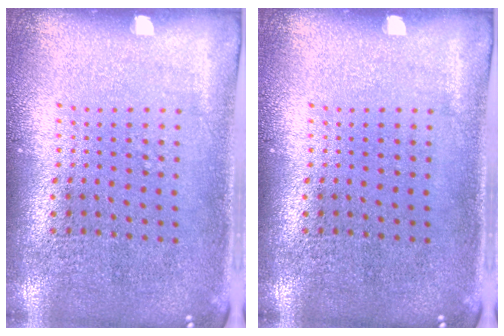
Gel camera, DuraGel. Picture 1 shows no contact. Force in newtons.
{"total": 0.0}